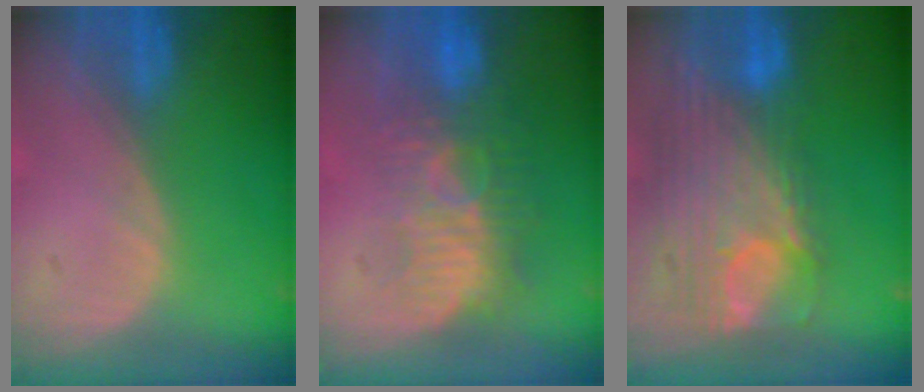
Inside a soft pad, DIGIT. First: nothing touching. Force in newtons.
{"total": 9.1, "press": 8.3, "slide": 3.9}
{"total": 12.1, "press": 10.3, "slide": 6.5}